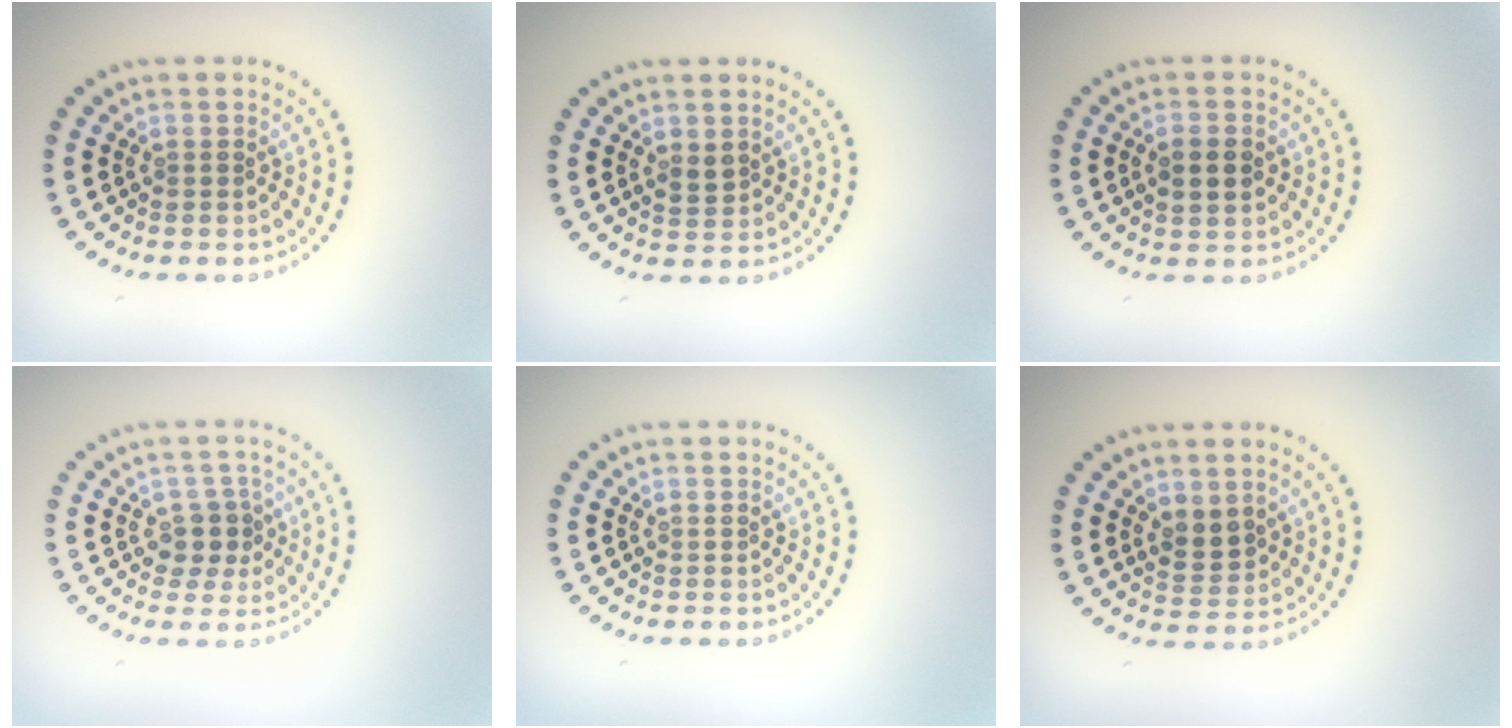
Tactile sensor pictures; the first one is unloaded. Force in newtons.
{"total": 1.4, "press": 1.3, "slide": 0.5}
{"total": 2.4, "press": 2.4, "slide": 0.1}
{"total": 2.5, "press": 2.1, "slide": 1.4}
{"total": 0.0}
{"total": 2.2, "press": 2.1, "slide": 0.7}